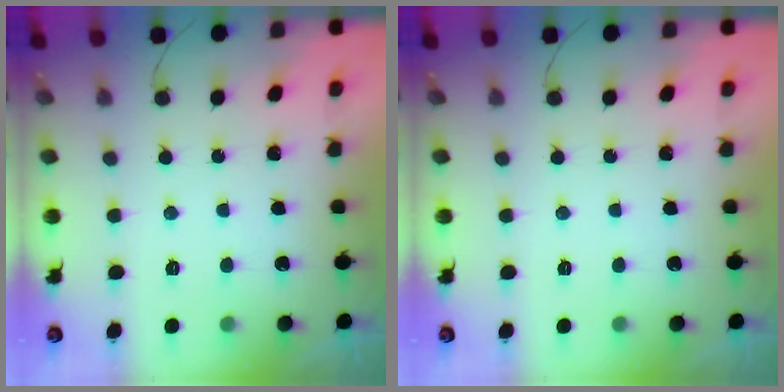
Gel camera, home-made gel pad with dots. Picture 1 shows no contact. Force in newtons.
{"total": 0.0}